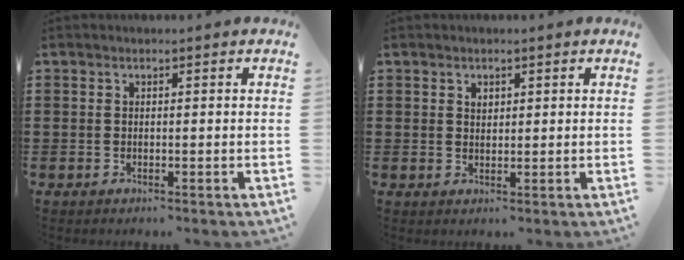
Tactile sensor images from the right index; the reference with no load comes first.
{"total": 1.0, "force": [0.6, 0.7, 0.4], "torque": [-0.010, 0.003, 0.012]}